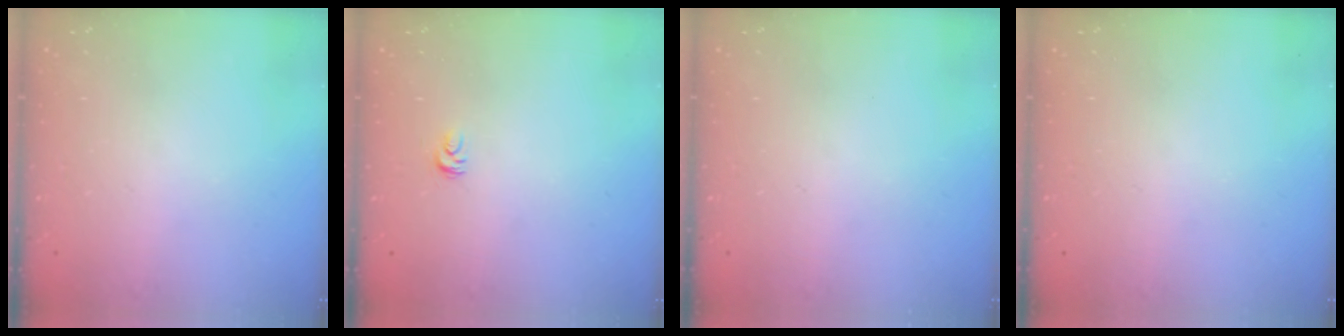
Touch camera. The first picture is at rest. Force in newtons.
{"total": 2.7, "press": 2.7, "slide": 0.2}
{"total": 0.0}
{"total": 0.0}